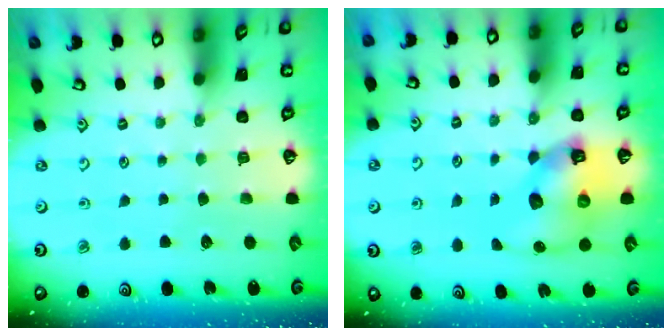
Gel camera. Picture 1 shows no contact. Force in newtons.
{"total": 10.5, "press": 10.4, "slide": 1.6}